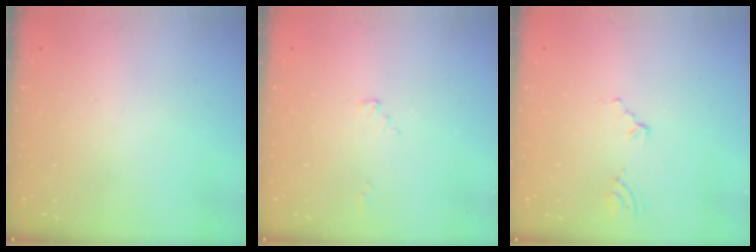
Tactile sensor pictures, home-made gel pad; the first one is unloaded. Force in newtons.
{"total": 2.4, "press": 2.4, "slide": 0.3}
{"total": 2.7, "press": 1.9, "slide": 2.0}